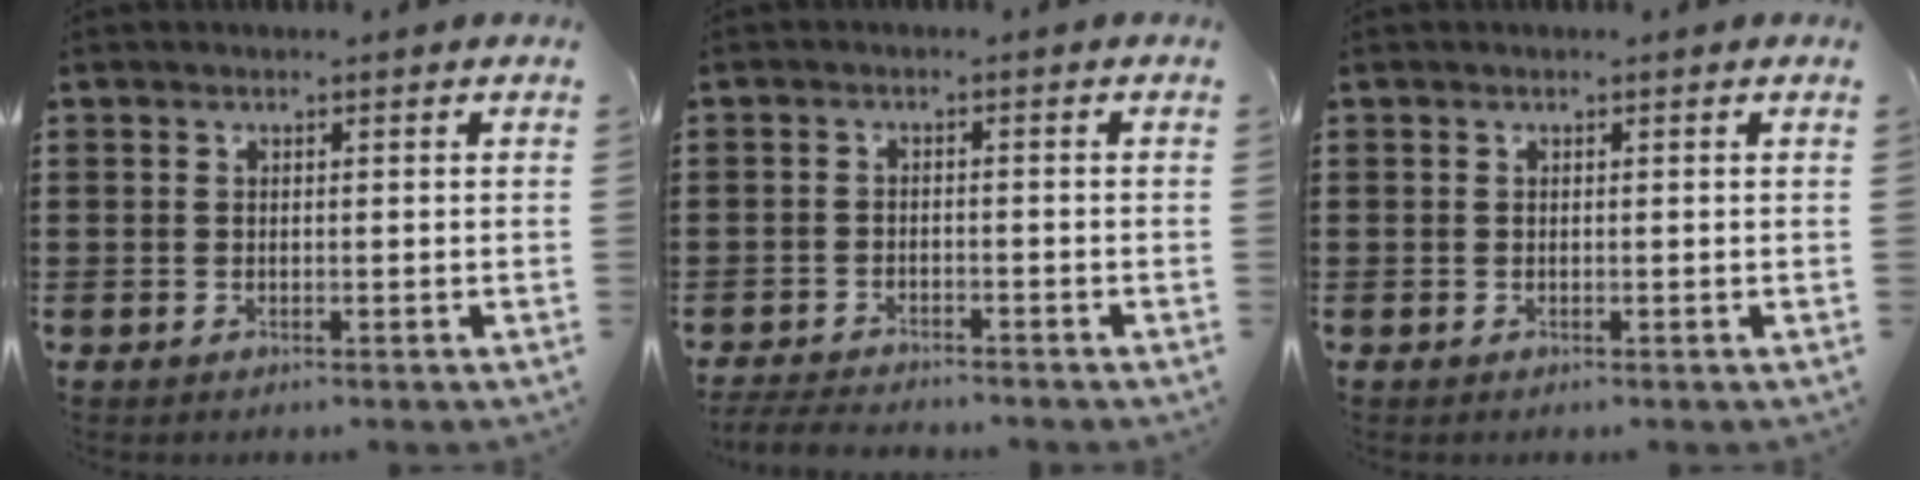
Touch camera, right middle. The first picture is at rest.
{"total": 3.2, "force": [-3.1, 0.5, 0.3], "torque": [-0.015, 0.000, -0.070]}
{"total": 0.0}